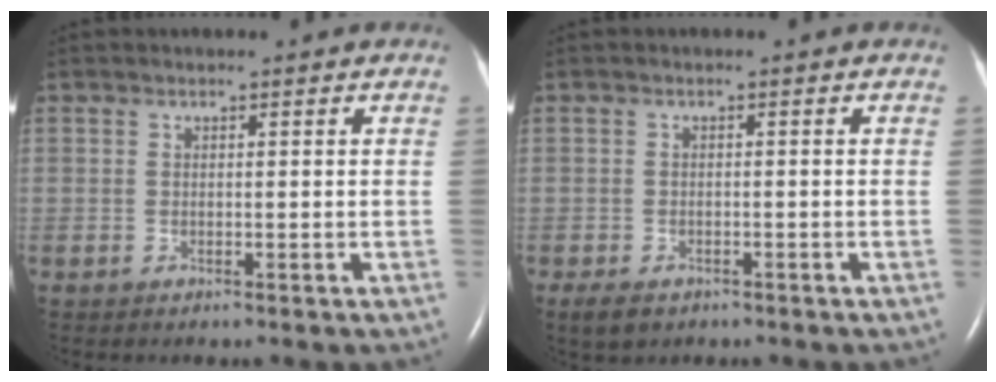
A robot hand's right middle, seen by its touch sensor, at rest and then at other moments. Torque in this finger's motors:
{"motor_torque": [0.33, -0.26, 0.14, 0.05]}